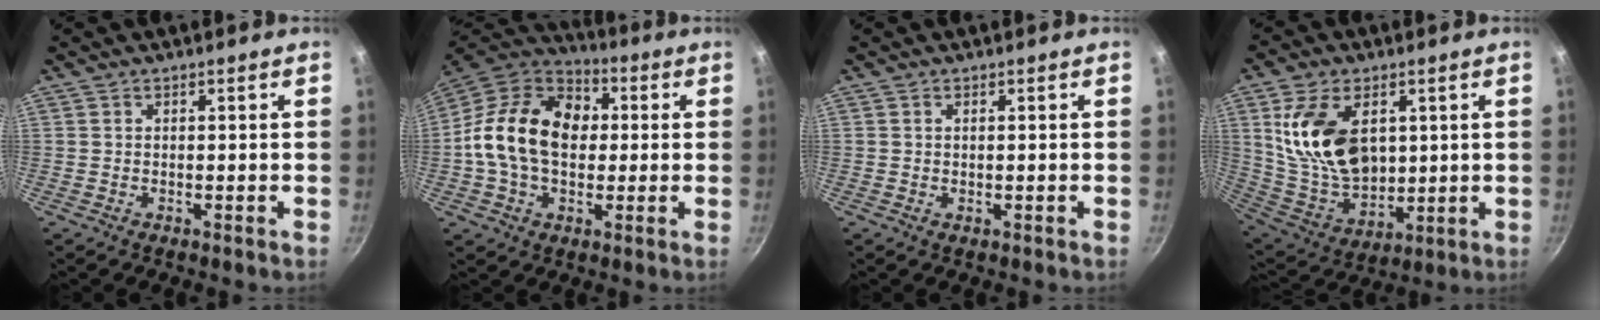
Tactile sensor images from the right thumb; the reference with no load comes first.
{"total": 19.3, "force": [1.1, 13.8, 13.4], "torque": [-0.202, 0.030, 0.002]}
{"total": 0.6, "force": [0.0, 0.1, 0.6], "torque": [-0.008, 0.000, -0.001]}
{"total": 17.8, "force": [4.5, 11.5, 12.9], "torque": [-0.214, -0.030, 0.101]}